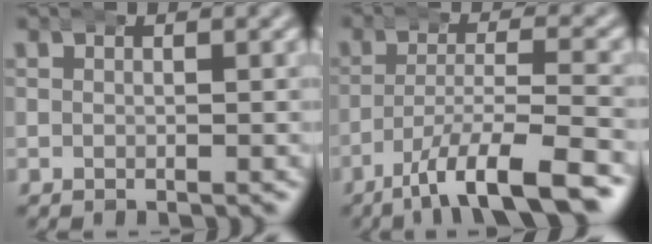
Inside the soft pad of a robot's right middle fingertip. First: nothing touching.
{"total": 7.2, "force": [-4.8, 1.5, 5.2], "torque": [-0.092, -0.011, -0.074]}